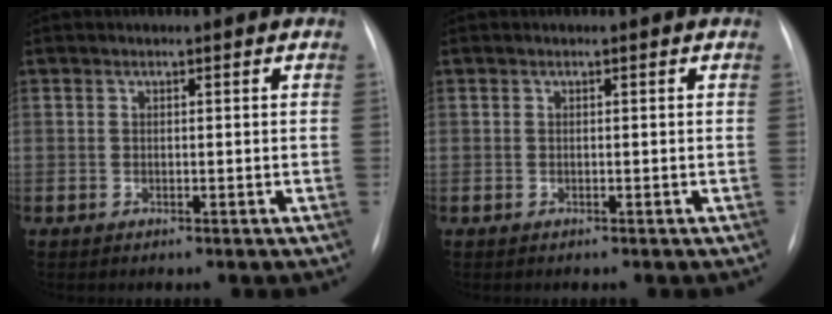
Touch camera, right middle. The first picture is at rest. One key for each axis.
{"total": 0.0}